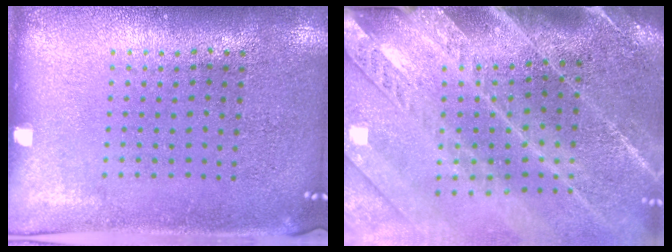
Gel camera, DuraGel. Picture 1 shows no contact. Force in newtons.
{"total": 3.7, "press": 3.2, "slide": 2.0}